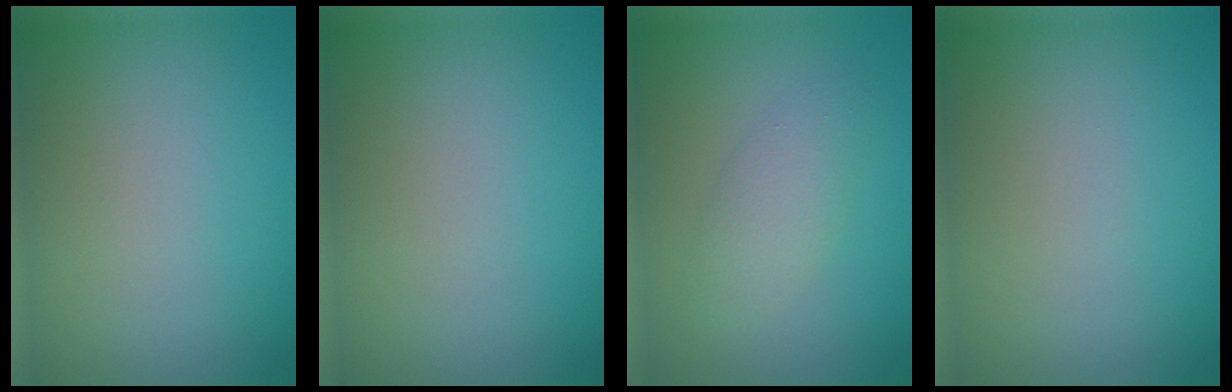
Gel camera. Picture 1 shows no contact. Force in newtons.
{"total": 0.0}
{"total": 2.6, "press": 2.6, "slide": 0.1}
{"total": 0.0}